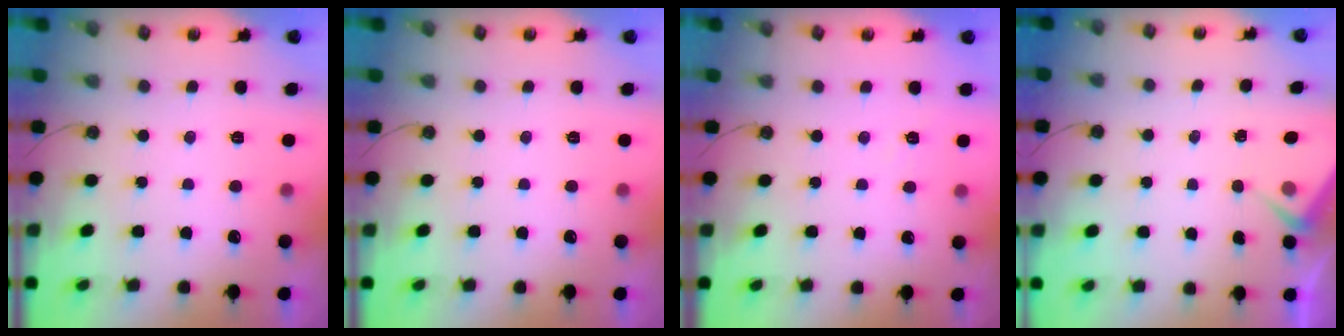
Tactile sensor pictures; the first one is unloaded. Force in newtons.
{"total": 0.0}
{"total": 3.0, "press": 3.0, "slide": 0.3}
{"total": 3.1, "press": 3.1, "slide": 0.4}